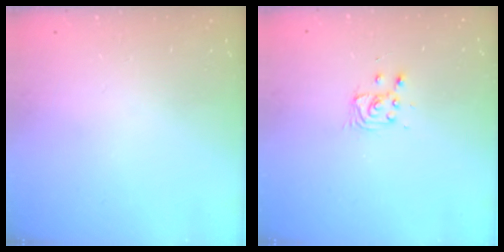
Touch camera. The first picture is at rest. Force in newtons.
{"total": 4.0, "press": 4.0, "slide": 0.4}